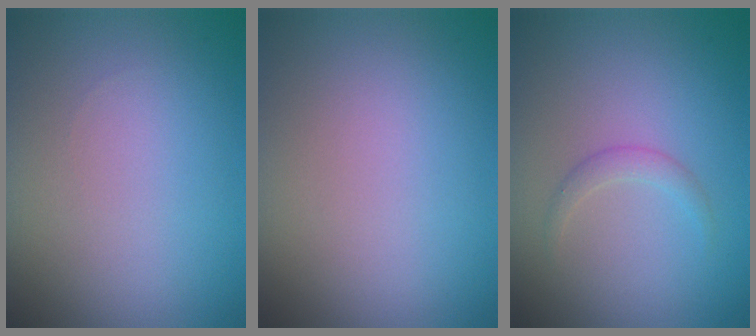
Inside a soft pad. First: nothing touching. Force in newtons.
{"total": 0.0}
{"total": 1.2, "press": 1.2, "slide": 0.0}